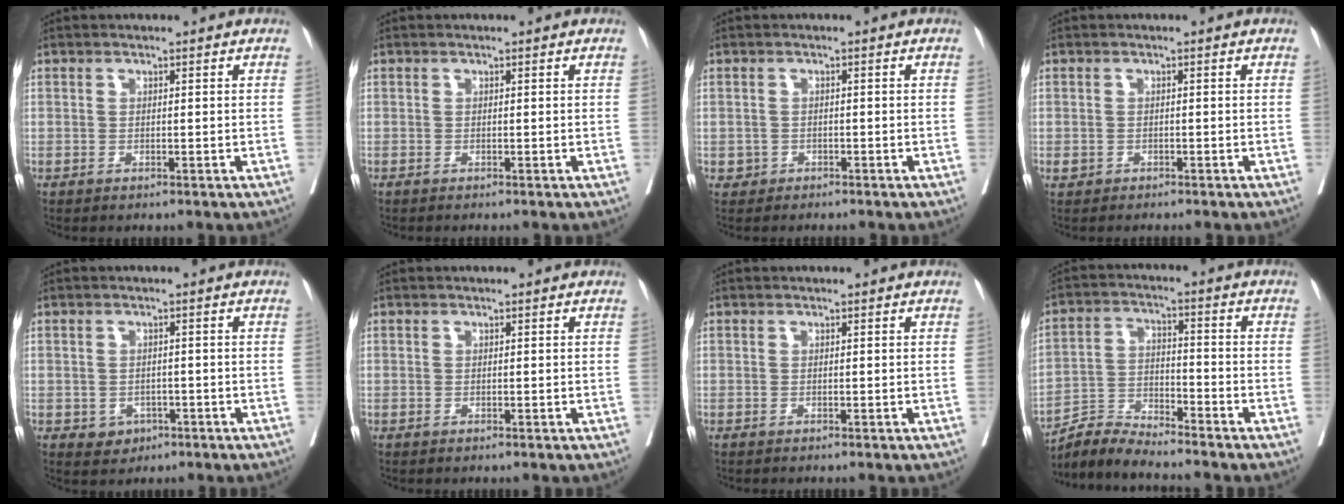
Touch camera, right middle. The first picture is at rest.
{"total": 0.0}
{"total": 1.2, "force": [-0.7, 1.0, 0.1], "torque": [-0.002, 0.005, -0.010]}
{"total": 1.0, "force": [-0.5, 0.7, 0.4], "torque": [-0.009, 0.002, -0.007]}
{"total": 2.8, "force": [-1.2, 2.3, 1.0], "torque": [-0.008, 0.005, -0.009]}
{"total": 0.0}
{"total": 0.0}
{"total": 6.4, "force": [-6.4, 0.1, 0.4], "torque": [-0.012, 0.001, -0.121]}